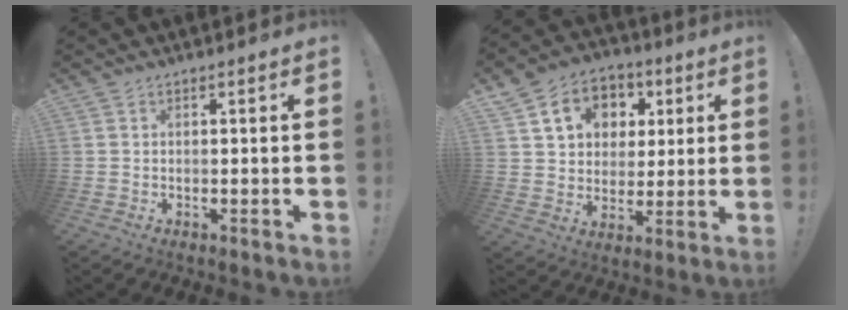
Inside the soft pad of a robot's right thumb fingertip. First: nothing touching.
{"total": 13.6, "force": [5.6, 11.1, 5.3], "torque": [-0.069, -0.023, 0.112]}